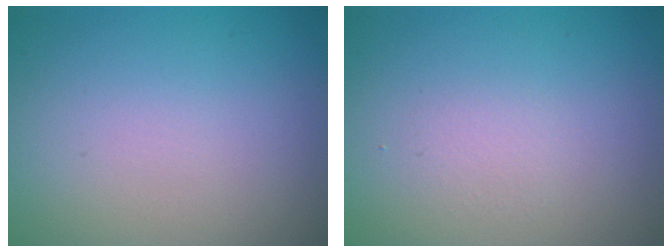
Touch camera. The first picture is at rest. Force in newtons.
{"total": 0.9, "press": 0.9, "slide": 0.2}